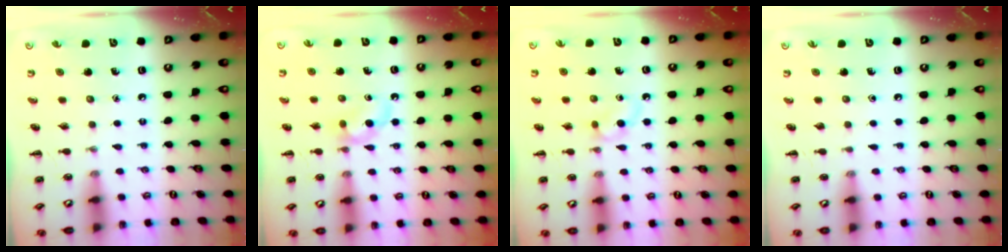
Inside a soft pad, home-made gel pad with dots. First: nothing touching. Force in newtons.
{"total": 4.0, "press": 3.6, "slide": 1.7}
{"total": 2.7, "press": 2.5, "slide": 1.2}
{"total": 0.0}